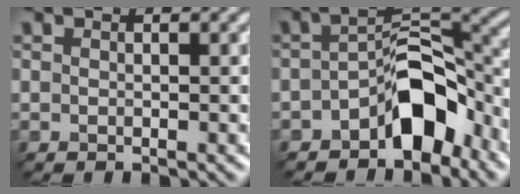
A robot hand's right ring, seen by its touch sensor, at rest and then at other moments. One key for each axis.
{"total": 5.9, "fx": -3.9, "fy": 2.4, "fz": 3.7, "tx": -0.055, "ty": 0.019, "tz": -0.061}